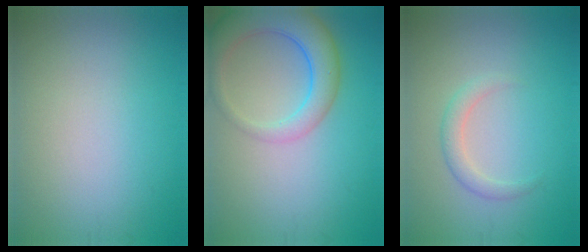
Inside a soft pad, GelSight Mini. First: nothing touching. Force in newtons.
{"total": 5.5, "press": 5.5, "slide": 0.6}
{"total": 1.8, "press": 1.7, "slide": 0.1}